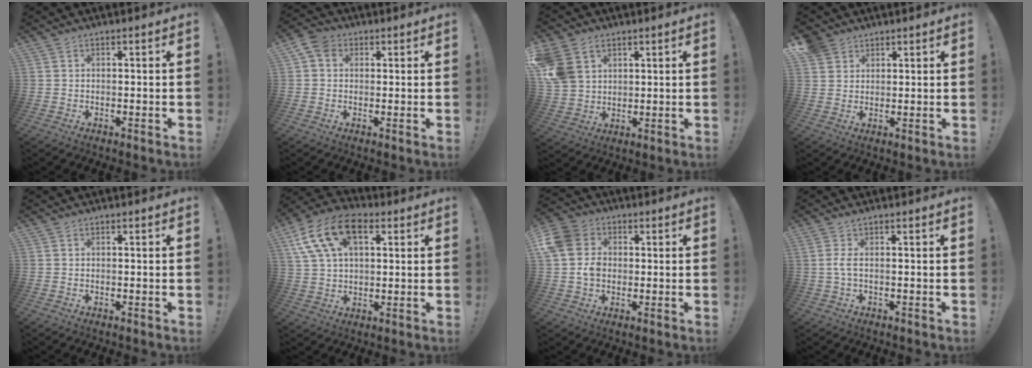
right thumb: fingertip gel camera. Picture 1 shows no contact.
{"total": 4.8, "force": [1.6, 3.8, 2.3], "torque": [-0.040, 0.000, 0.033]}
{"total": 10.2, "force": [4.7, 7.7, 4.7], "torque": [-0.096, -0.014, 0.098]}
{"total": 4.0, "force": [2.8, 2.8, 0.6], "torque": [-0.011, -0.015, 0.053]}
{"total": 0.0}
{"total": 16.7, "force": [6.7, 10.3, 11.3], "torque": [-0.204, -0.016, 0.122]}
{"total": 9.5, "force": [0.0, 8.2, 4.7], "torque": [-0.086, 0.005, 0.002]}
{"total": 3.0, "force": [0.3, 0.1, 3.0], "torque": [-0.061, -0.004, 0.002]}